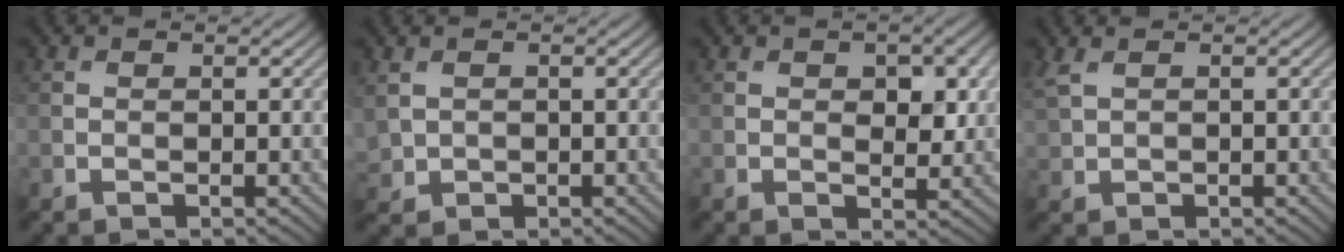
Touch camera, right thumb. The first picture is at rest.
{"total": 2.2, "force": [0.3, 1.9, 1.1], "torque": [-0.034, -0.006, 0.009]}
{"total": 4.3, "force": [1.2, 2.4, 3.3], "torque": [-0.053, -0.005, 0.021]}
{"total": 2.2, "force": [1.2, 1.2, 1.5], "torque": [-0.047, 0.006, 0.030]}